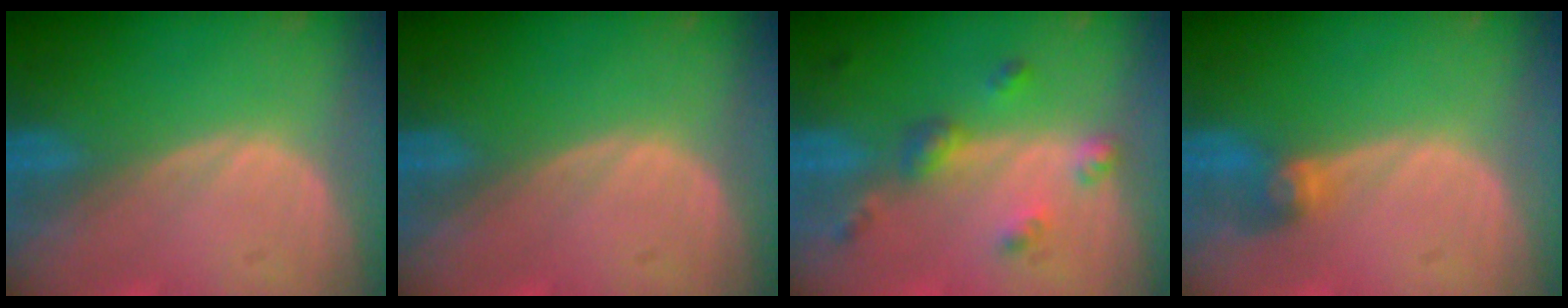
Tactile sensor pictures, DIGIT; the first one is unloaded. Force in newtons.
{"total": 0.0}
{"total": 4.9, "press": 4.5, "slide": 2.0}
{"total": 2.7, "press": 2.7, "slide": 0.1}